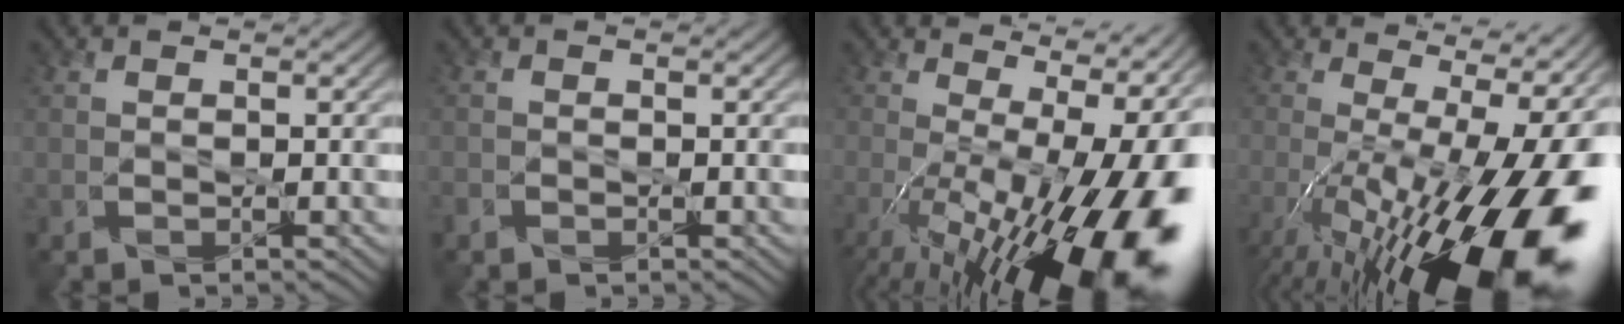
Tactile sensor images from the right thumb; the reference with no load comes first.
{"total": 0.7, "force": [-0.6, 0.4, 0.0], "torque": [-0.001, -0.001, -0.013]}
{"total": 19.3, "force": [-3.4, 8.2, 17.2], "torque": [-0.241, -0.032, -0.040]}
{"total": 20.9, "force": [-5.0, 7.6, 18.8], "torque": [-0.279, -0.029, -0.079]}